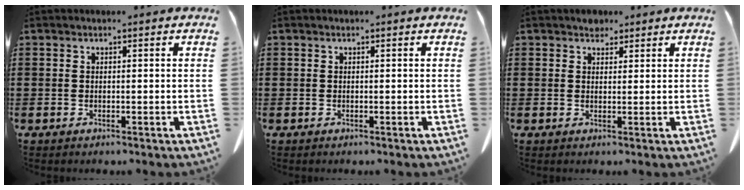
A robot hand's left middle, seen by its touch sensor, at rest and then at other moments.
{"total": 0.0}
{"total": 2.1, "force": [1.9, 1.0, 0.1], "torque": [-0.007, 0.006, 0.038]}